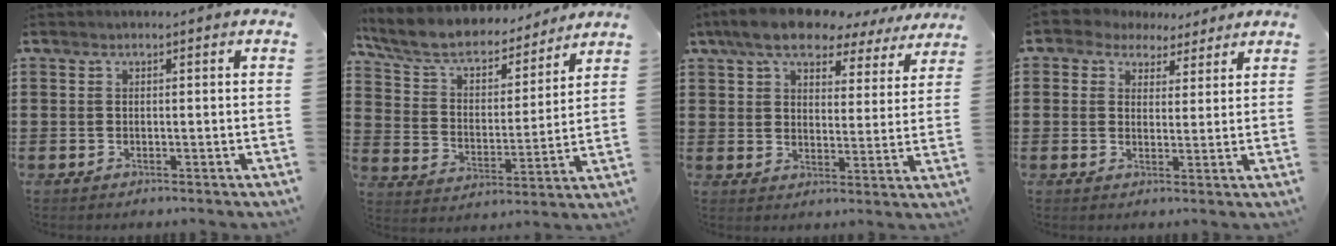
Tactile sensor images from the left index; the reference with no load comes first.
{"total": 7.1, "force": [6.1, 2.3, 2.8], "torque": [-0.083, -0.037, 0.103]}
{"total": 8.6, "force": [7.3, 2.7, 3.6], "torque": [-0.095, -0.025, 0.133]}
{"total": 3.5, "force": [2.4, 2.5, 0.4], "torque": [-0.024, 0.003, 0.043]}